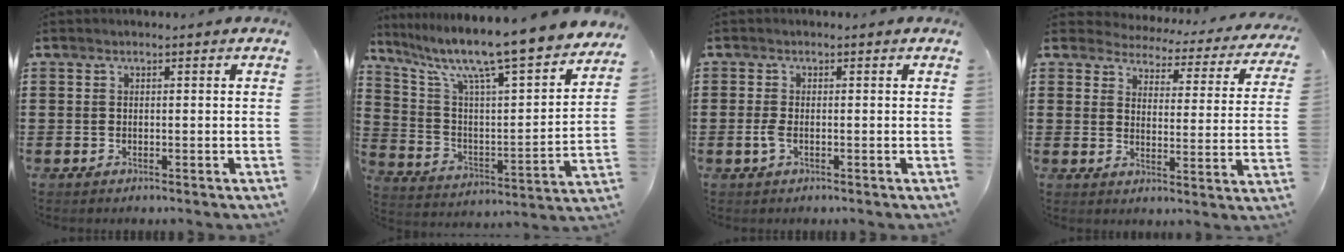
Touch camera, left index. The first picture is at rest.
{"total": 10.5, "force": [9.0, -0.2, 5.4], "torque": [-0.134, -0.076, 0.140]}
{"total": 1.7, "force": [-0.5, 0.6, 1.5], "torque": [-0.036, -0.004, -0.011]}
{"total": 2.9, "force": [2.9, 0.4, 0.0], "torque": [-0.022, -0.026, 0.042]}